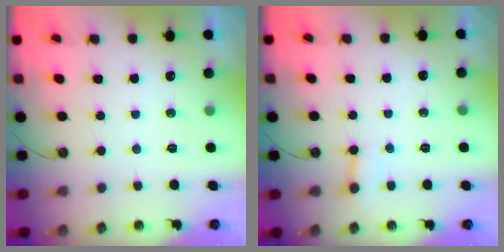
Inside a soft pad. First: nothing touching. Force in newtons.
{"total": 3.0, "press": 3.0, "slide": 0.3}